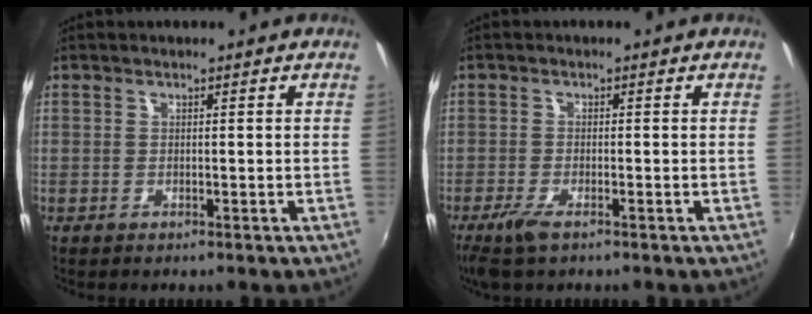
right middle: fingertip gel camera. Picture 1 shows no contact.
{"total": 4.1, "force": [-2.7, 1.0, 2.9], "torque": [-0.072, -0.014, -0.054]}